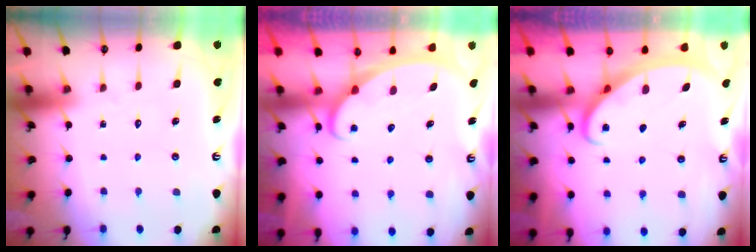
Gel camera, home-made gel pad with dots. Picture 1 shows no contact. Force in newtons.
{"total": 2.5, "press": 2.5, "slide": 0.4}
{"total": 2.4, "press": 2.4, "slide": 0.4}